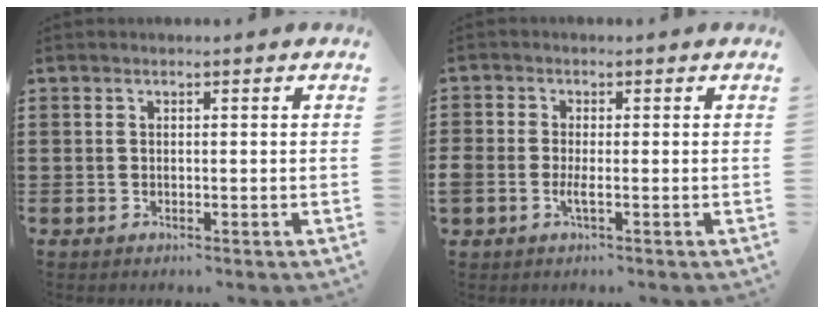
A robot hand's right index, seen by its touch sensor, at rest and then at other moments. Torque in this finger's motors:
{"motor_torque": [0.85, 0.74, 0.60, 0.19]}